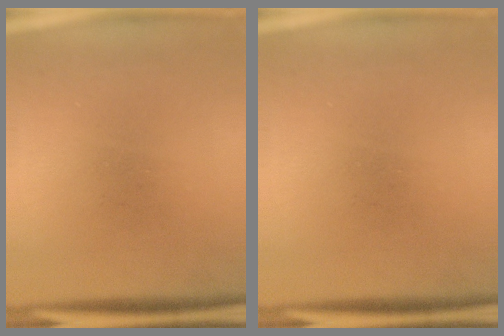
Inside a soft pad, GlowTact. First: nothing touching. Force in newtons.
{"total": 0.0}